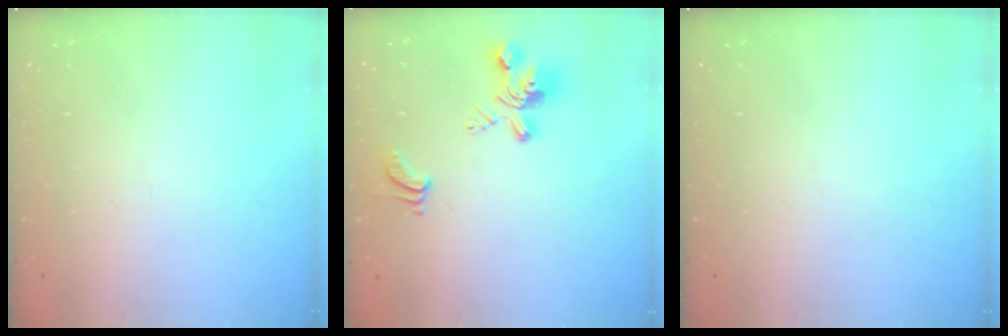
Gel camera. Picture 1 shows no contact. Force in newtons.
{"total": 4.5, "press": 4.3, "slide": 1.4}
{"total": 0.0}